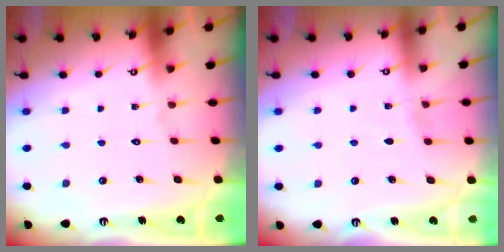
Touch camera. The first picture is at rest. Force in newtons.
{"total": 1.9, "press": 1.9, "slide": 0.3}